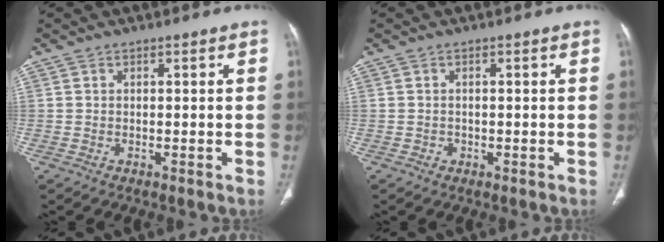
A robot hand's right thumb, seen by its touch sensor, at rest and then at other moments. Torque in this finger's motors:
{"motor_torque": [0.28, 0.02, 0.13, -0.04, -0.05]}